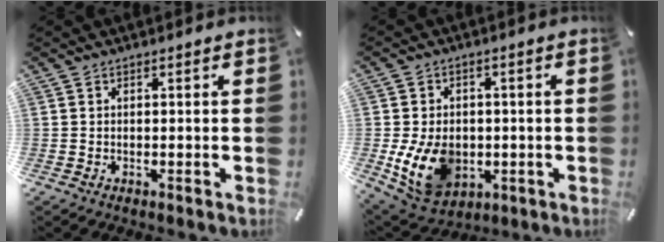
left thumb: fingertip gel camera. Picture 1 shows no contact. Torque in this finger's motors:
{"motor_torque": [1.87, 2.02, 1.37, 0.34, 0.48]}